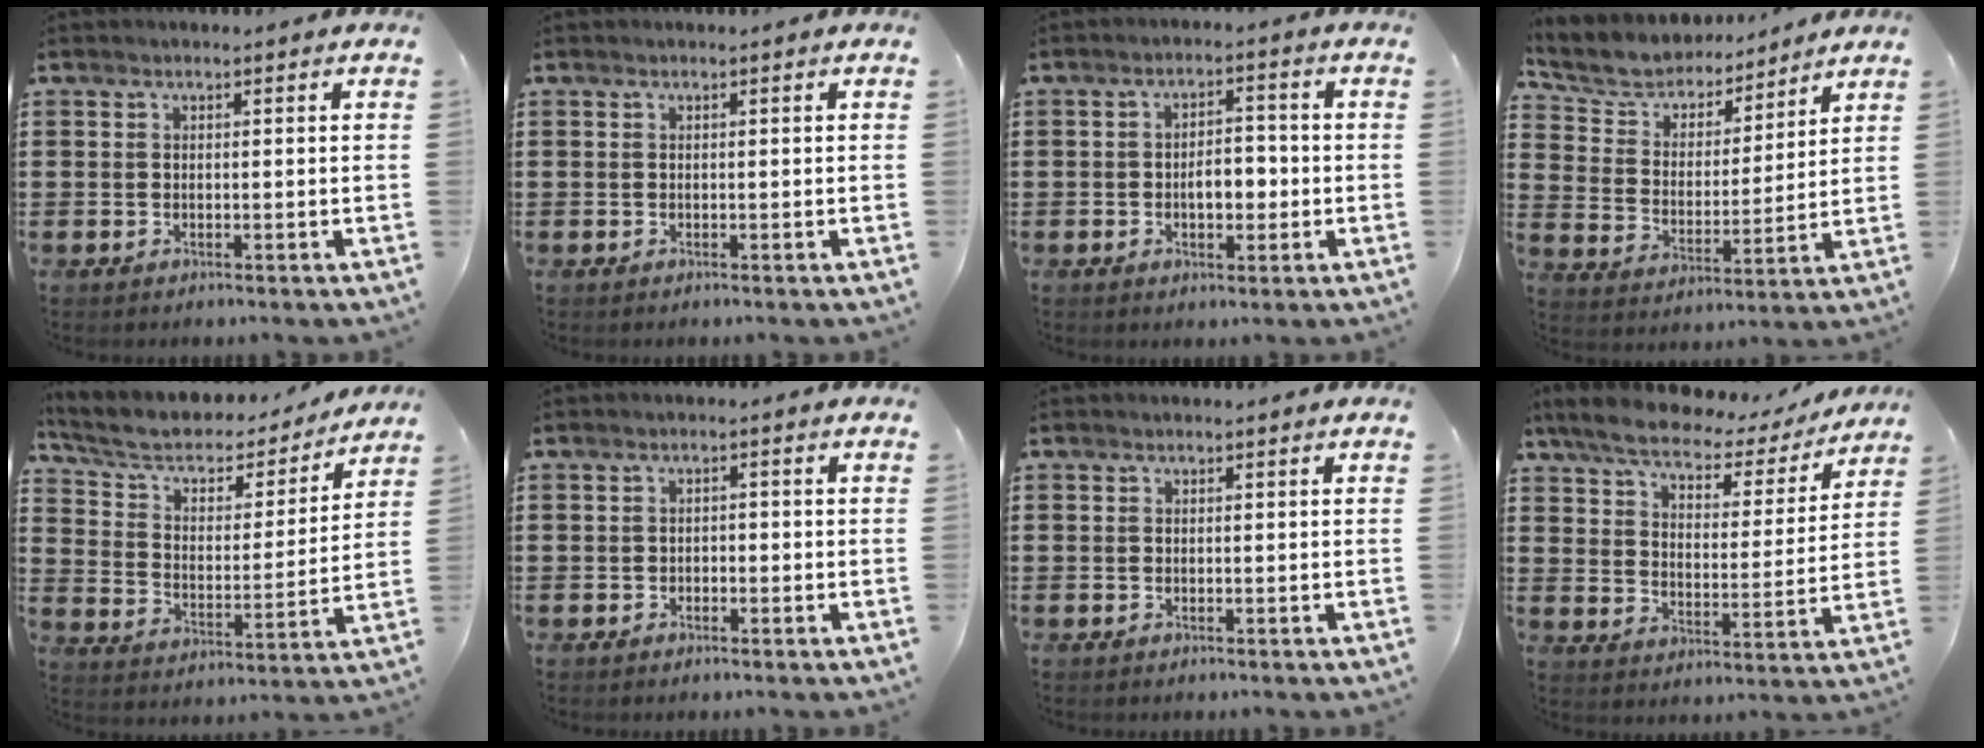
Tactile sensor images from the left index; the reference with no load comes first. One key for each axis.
{"total": 0.0}
{"total": 4.7, "fx": -1.0, "fy": 2.3, "fz": 3.9, "tx": -0.057, "ty": -0.001, "tz": -0.026}
{"total": 6.4, "fx": 6.0, "fy": 2.2, "fz": 0.6, "tx": -0.053, "ty": -0.040, "tz": 0.104}
{"total": 5.9, "fx": 4.5, "fy": 2.8, "fz": 2.6, "tx": -0.076, "ty": -0.026, "tz": 0.072}
{"total": 1.1, "fx": -0.9, "fy": 0.5, "fz": 0.3, "tx": -0.011, "ty": 0.000, "tz": -0.019}
{"total": 0.0}
{"total": 6.0, "fx": 5.2, "fy": 1.5, "fz": 2.5, "tx": -0.075, "ty": -0.028, "tz": 0.087}